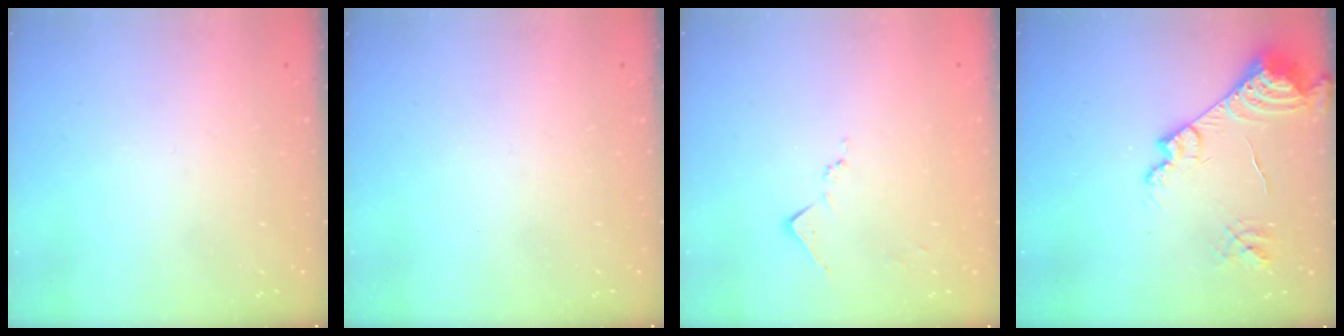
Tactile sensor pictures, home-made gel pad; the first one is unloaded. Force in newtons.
{"total": 0.0}
{"total": 7.3, "press": 7.2, "slide": 0.7}
{"total": 14.9, "press": 14.8, "slide": 1.5}